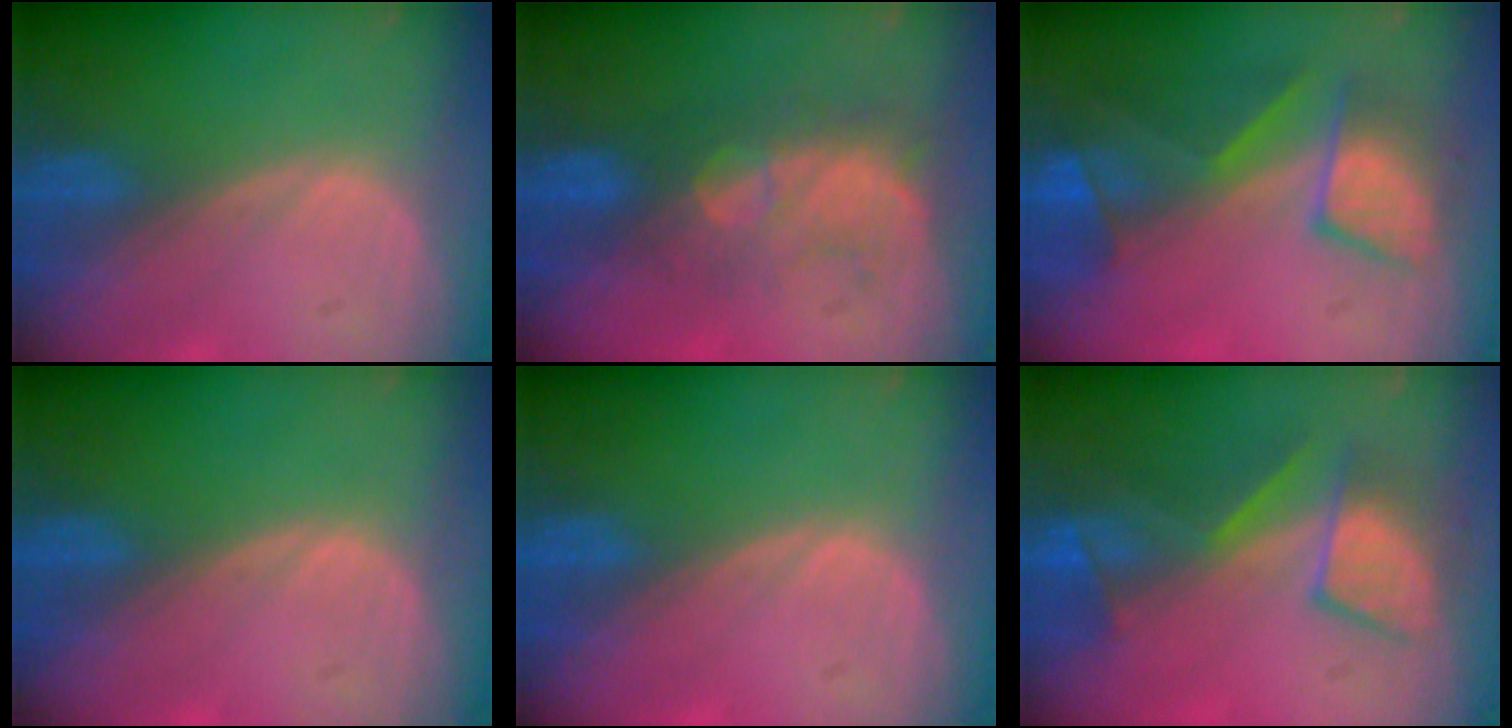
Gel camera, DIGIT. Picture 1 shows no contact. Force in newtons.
{"total": 8.6, "press": 7.6, "slide": 4.0}
{"total": 8.8, "press": 8.2, "slide": 3.0}
{"total": 0.0}
{"total": 0.0}
{"total": 7.9, "press": 7.8, "slide": 1.2}